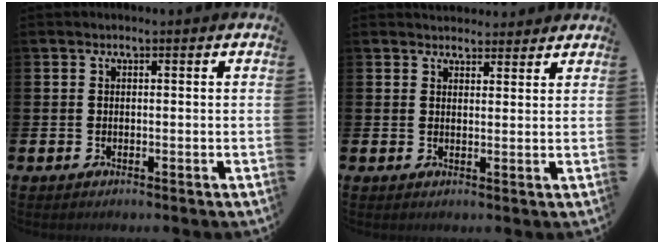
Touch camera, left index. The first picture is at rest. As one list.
[{"total": 2.9, "force": [2.8, 0.8, -0.1], "torque": [0.005, -0.013, 0.051]}]